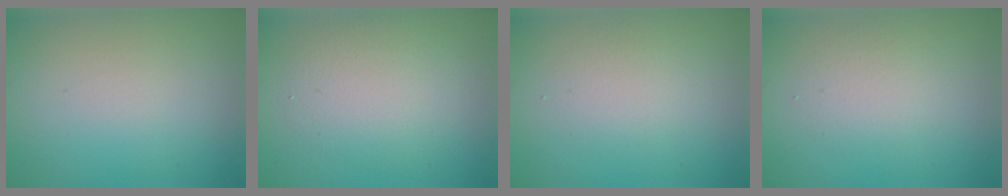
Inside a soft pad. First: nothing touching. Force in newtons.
{"total": 3.7, "press": 3.7, "slide": 0.1}
{"total": 1.9, "press": 1.9, "slide": 0.1}
{"total": 2.0, "press": 2.0, "slide": 0.1}